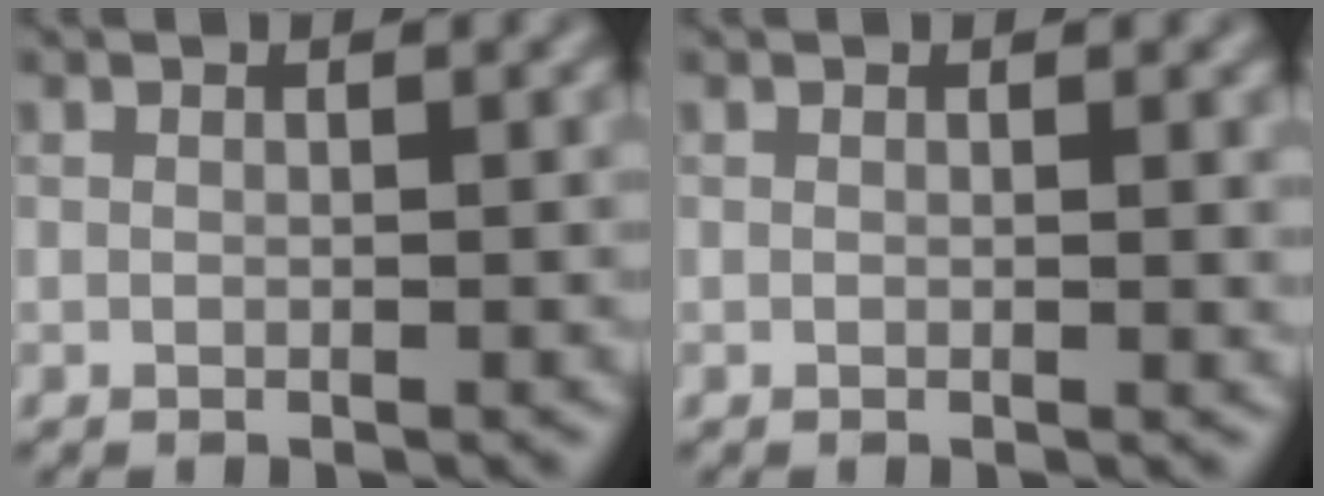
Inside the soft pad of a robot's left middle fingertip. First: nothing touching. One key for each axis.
{"total": 0.7, "fx": 0.3, "fy": 0.2, "fz": 0.6, "tx": -0.004, "ty": -0.001, "tz": 0.003}